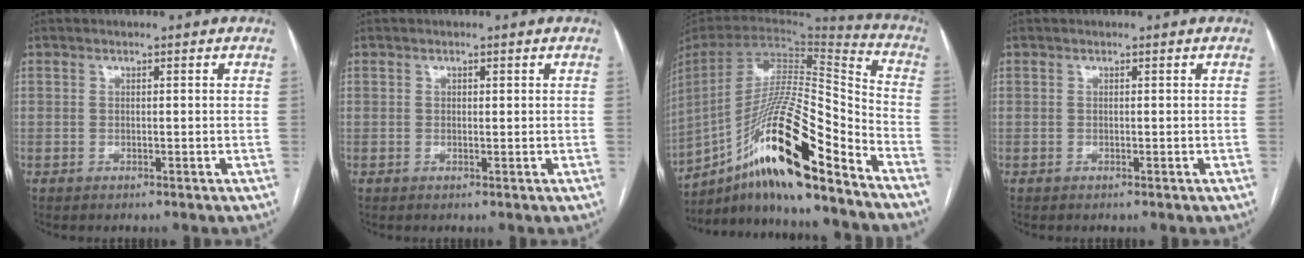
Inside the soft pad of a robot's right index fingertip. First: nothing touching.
{"total": 0.6, "force": [0.3, 0.3, 0.4], "torque": [-0.007, 0.000, 0.003]}
{"total": 23.5, "force": [-15.2, 2.4, 17.8], "torque": [-0.324, -0.007, -0.270]}
{"total": 0.0}